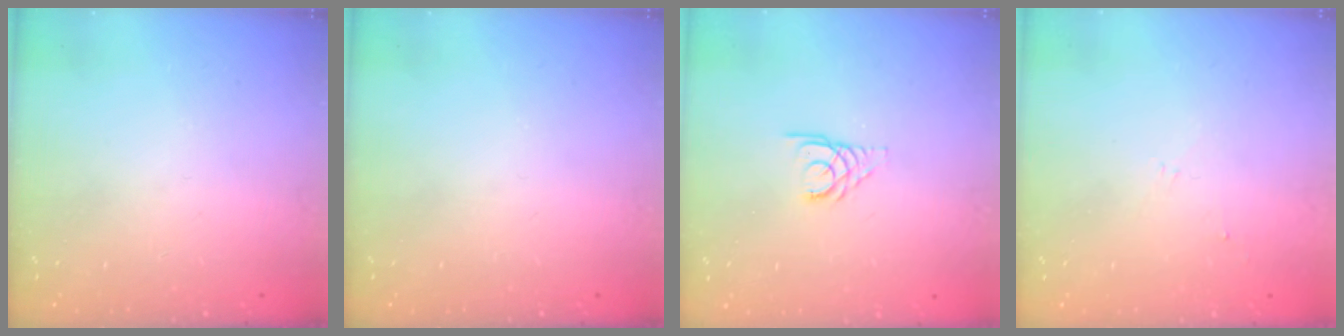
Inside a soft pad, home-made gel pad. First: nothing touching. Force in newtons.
{"total": 0.0}
{"total": 2.7, "press": 2.7, "slide": 0.3}
{"total": 2.2, "press": 2.1, "slide": 0.7}